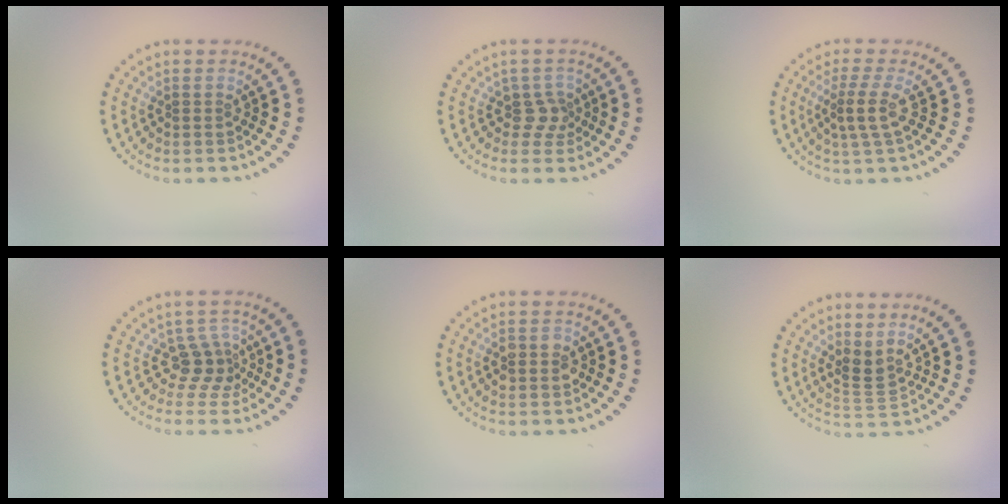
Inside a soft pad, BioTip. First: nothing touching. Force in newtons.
{"total": 2.0, "press": 1.4, "slide": 1.4}
{"total": 2.8, "press": 2.0, "slide": 2.0}
{"total": 2.6, "press": 1.8, "slide": 1.9}
{"total": 2.4, "press": 2.4, "slide": 0.2}
{"total": 2.3, "press": 1.6, "slide": 1.6}